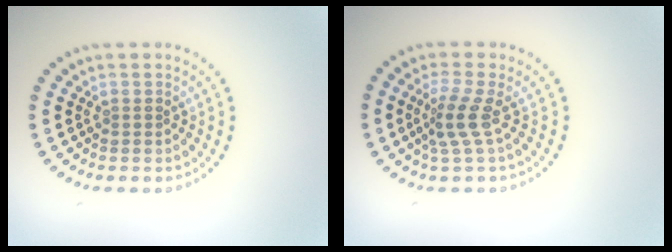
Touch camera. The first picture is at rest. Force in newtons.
{"total": 2.5, "press": 1.8, "slide": 1.7}